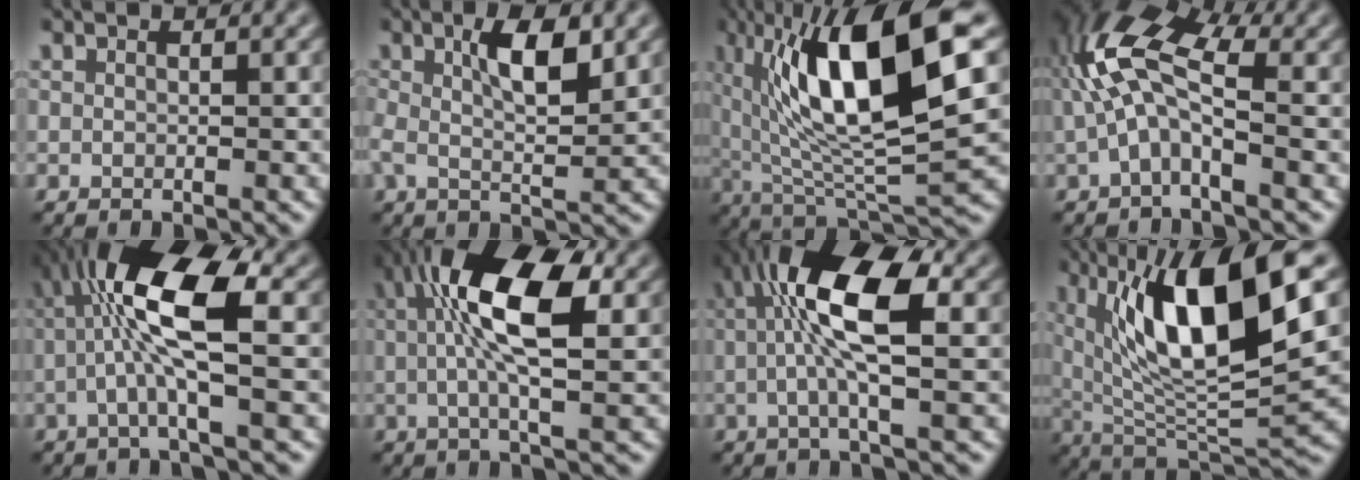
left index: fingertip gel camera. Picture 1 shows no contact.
{"total": 4.8, "force": [1.3, 1.3, 4.4], "torque": [-0.078, 0.010, 0.024]}
{"total": 13.8, "force": [3.8, 3.5, 12.8], "torque": [-0.211, 0.009, 0.071]}
{"total": 6.5, "force": [0.2, 2.6, 5.9], "torque": [-0.128, 0.031, -0.004]}
{"total": 7.6, "force": [-0.1, 1.5, 7.4], "torque": [-0.142, 0.028, -0.006]}
{"total": 9.0, "force": [1.7, 2.6, 8.4], "torque": [-0.147, 0.020, 0.024]}
{"total": 7.9, "force": [0.8, 1.9, 7.6], "torque": [-0.141, 0.023, 0.008]}
{"total": 12.1, "force": [4.1, 3.2, 10.9], "torque": [-0.178, -0.004, 0.082]}